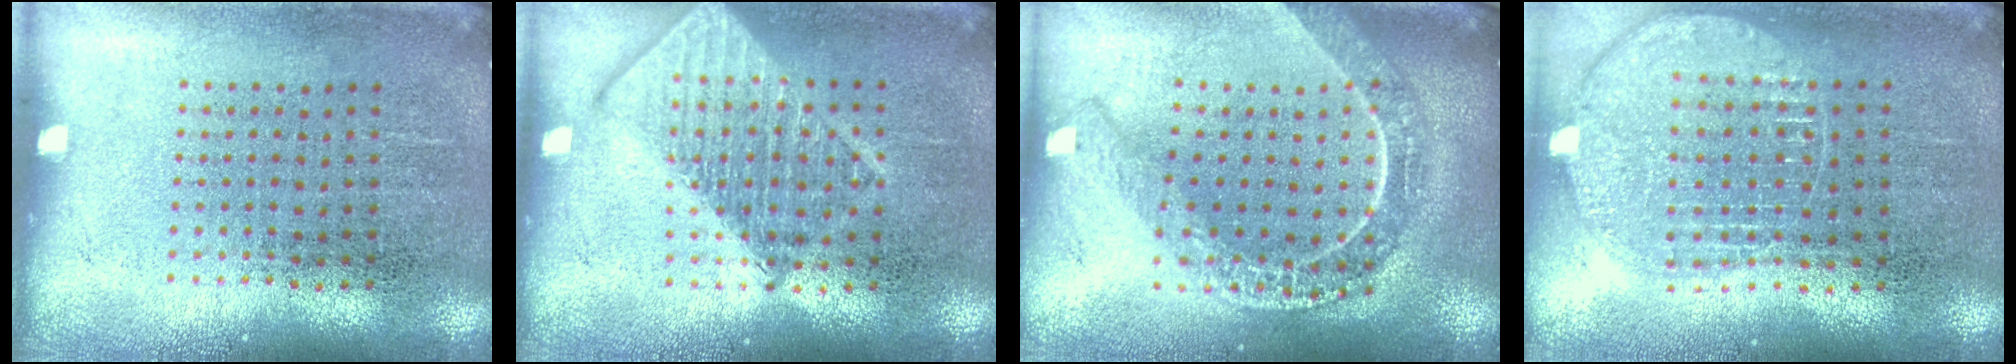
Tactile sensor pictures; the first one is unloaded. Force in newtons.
{"total": 2.9, "press": 2.9, "slide": 0.4}
{"total": 2.2, "press": 1.8, "slide": 1.2}
{"total": 1.1, "press": 1.1, "slide": 0.3}